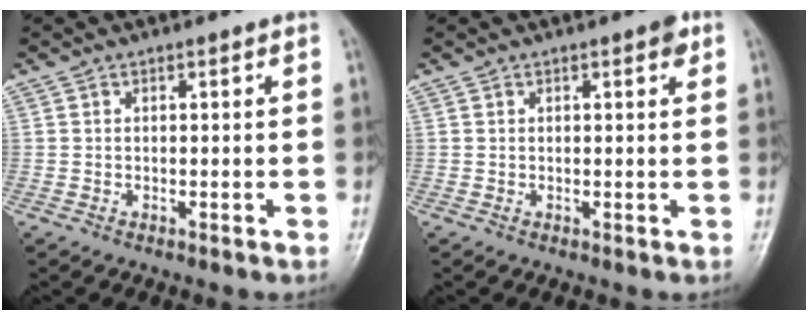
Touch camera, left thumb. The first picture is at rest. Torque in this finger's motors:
{"motor_torque": [0.76, 0.43, 0.41, -0.52, 0.00]}